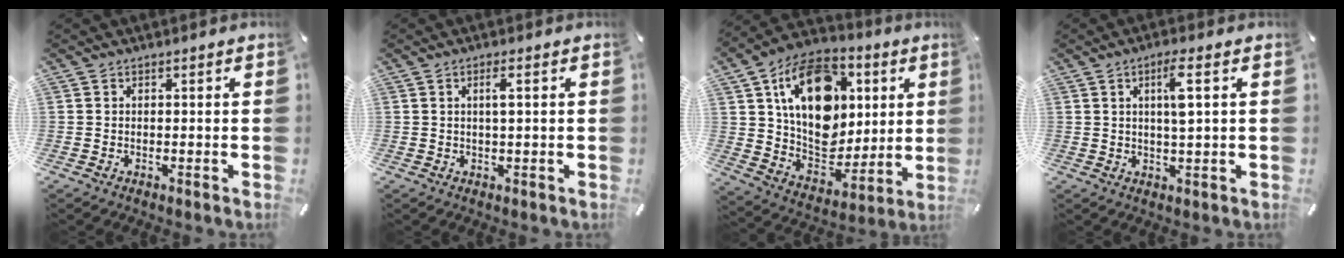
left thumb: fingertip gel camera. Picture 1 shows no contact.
{"total": 2.7, "force": [0.6, 0.4, 2.6], "torque": [-0.051, 0.002, 0.008]}
{"total": 20.7, "force": [6.8, 15.2, 12.3], "torque": [-0.199, -0.029, 0.123]}
{"total": 5.6, "force": [1.6, 0.7, 5.3], "torque": [-0.099, -0.003, 0.022]}